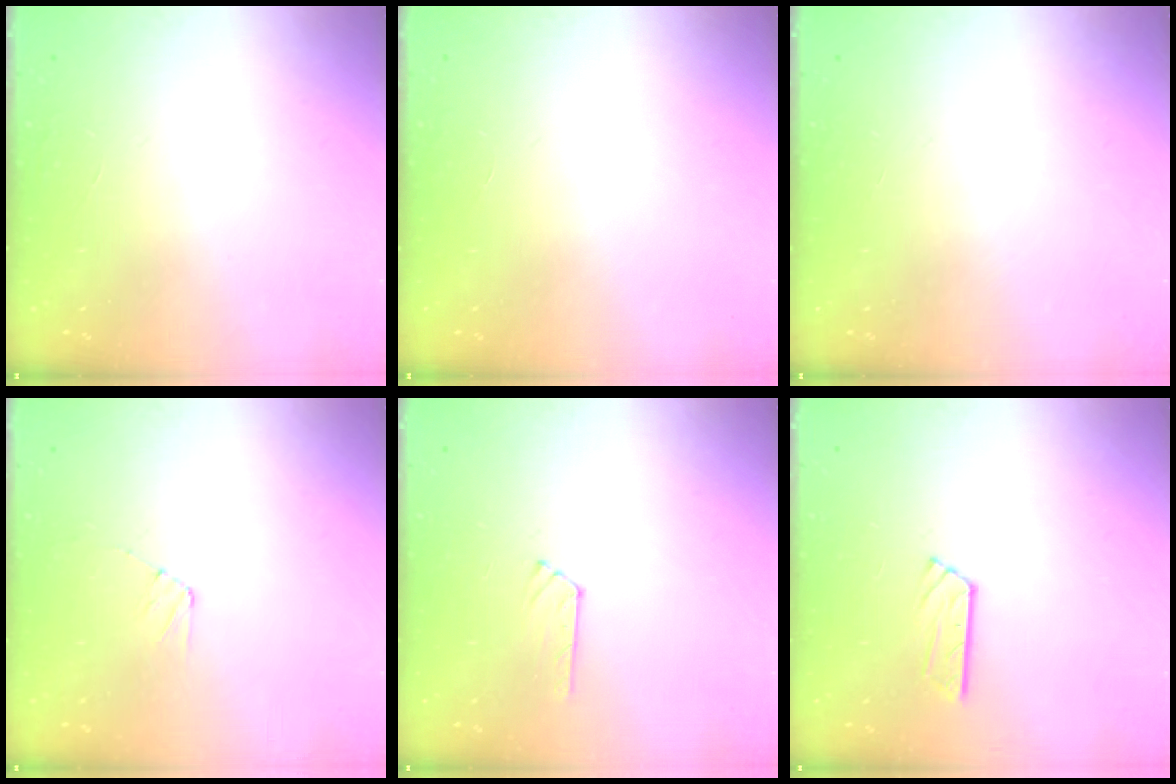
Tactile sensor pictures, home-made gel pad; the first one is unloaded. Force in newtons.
{"total": 0.0}
{"total": 0.0}
{"total": 5.7, "press": 5.7, "slide": 0.6}
{"total": 5.2, "press": 5.1, "slide": 0.6}
{"total": 3.7, "press": 3.7, "slide": 0.5}